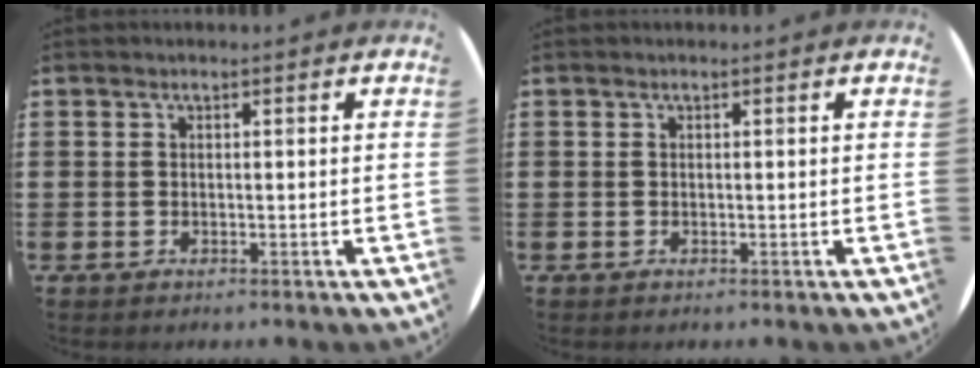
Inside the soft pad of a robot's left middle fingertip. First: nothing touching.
{"total": 0.0}